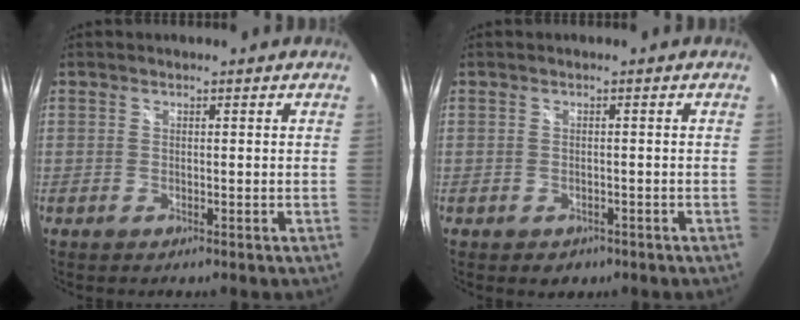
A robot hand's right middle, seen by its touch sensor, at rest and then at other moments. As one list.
[{"total": 2.7, "force": [-1.5, 2.0, 1.0], "torque": [-0.021, -0.007, -0.018]}]